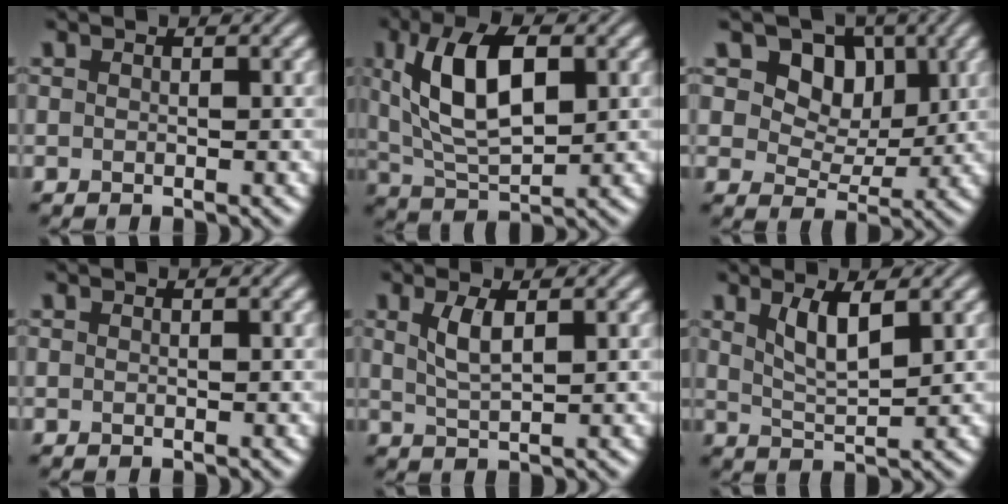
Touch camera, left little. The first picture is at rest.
{"total": 8.7, "force": [2.3, 4.1, 7.3], "torque": [-0.136, 0.009, 0.038]}
{"total": 8.1, "force": [3.4, 6.0, 4.2], "torque": [-0.081, -0.004, 0.056]}
{"total": 0.0}
{"total": 2.7, "force": [1.0, 0.9, 2.4], "torque": [-0.051, -0.001, 0.023]}
{"total": 3.4, "force": [1.7, 0.9, 2.8], "torque": [-0.057, -0.006, 0.036]}